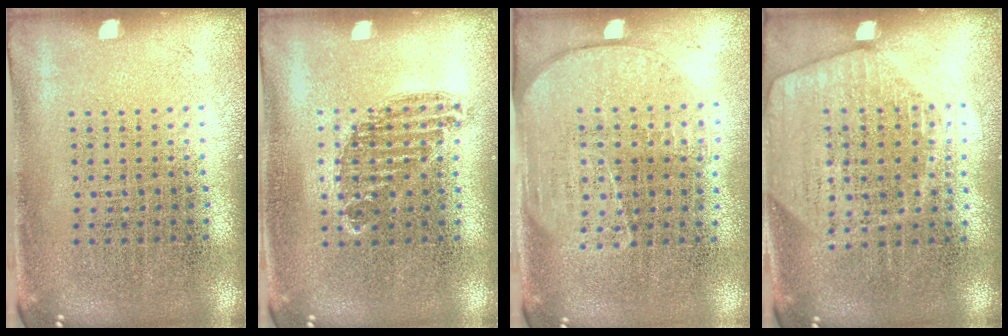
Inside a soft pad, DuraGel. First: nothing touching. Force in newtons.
{"total": 0.8, "press": 0.7, "slide": 0.4}
{"total": 1.7, "press": 1.5, "slide": 0.9}
{"total": 1.7, "press": 1.6, "slide": 0.7}